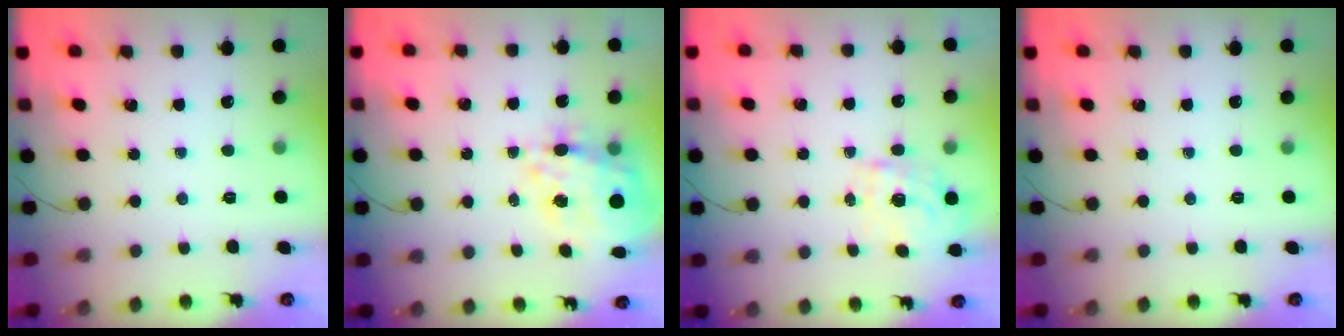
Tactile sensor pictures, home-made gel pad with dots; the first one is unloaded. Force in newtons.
{"total": 16.3, "press": 15.7, "slide": 4.3}
{"total": 0.9, "press": 0.7, "slide": 0.6}
{"total": 0.0}